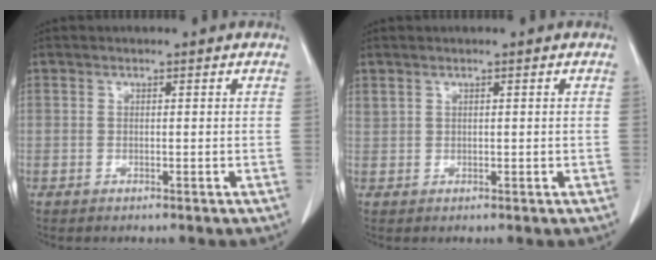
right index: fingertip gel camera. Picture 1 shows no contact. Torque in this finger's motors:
{"motor_torque": [-0.12, -0.04, 0.00, 0.00]}